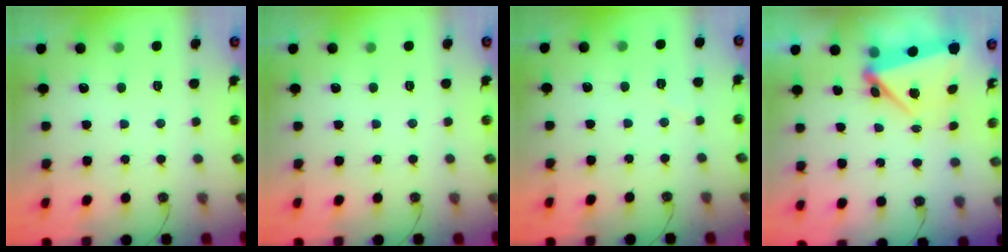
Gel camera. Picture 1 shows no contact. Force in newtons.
{"total": 0.0}
{"total": 3.8, "press": 3.3, "slide": 1.9}
{"total": 5.6, "press": 5.6, "slide": 0.2}